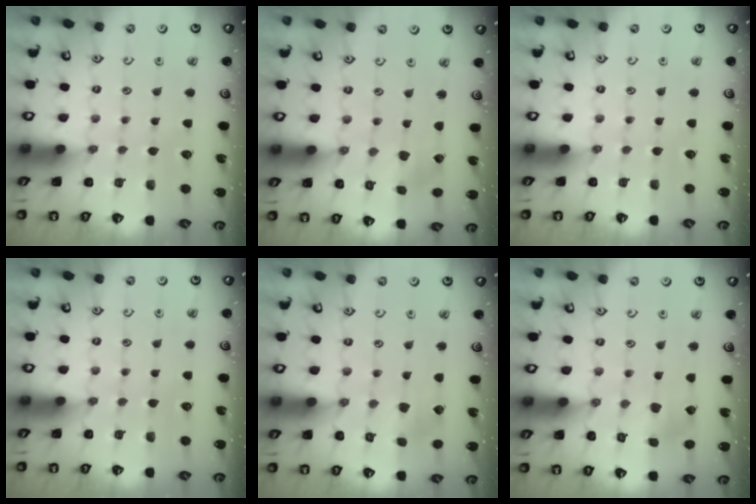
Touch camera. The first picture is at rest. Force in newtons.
{"total": 1.3, "press": 1.3, "slide": 0.2}
{"total": 0.0}
{"total": 0.0}
{"total": 2.7, "press": 2.7, "slide": 0.4}
{"total": 1.9, "press": 1.9, "slide": 0.3}